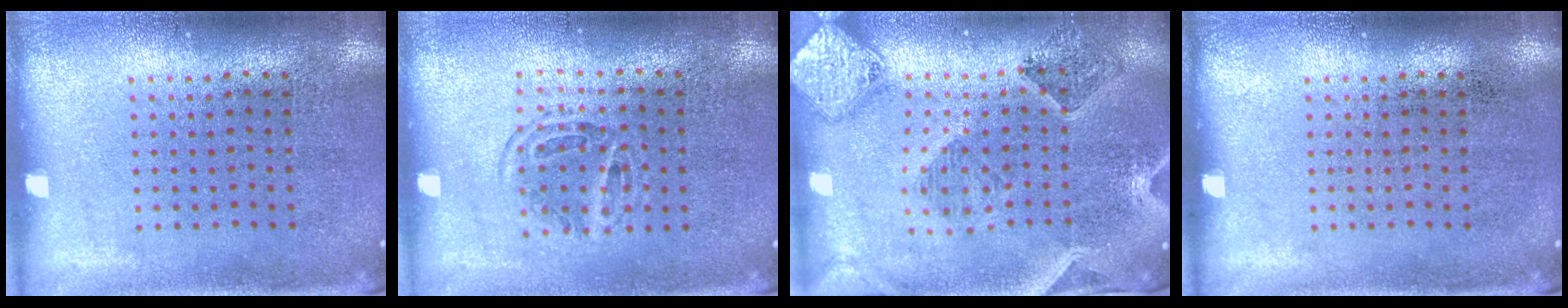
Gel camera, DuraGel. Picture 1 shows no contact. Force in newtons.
{"total": 1.1, "press": 0.9, "slide": 0.6}
{"total": 1.6, "press": 1.5, "slide": 0.3}
{"total": 0.0}